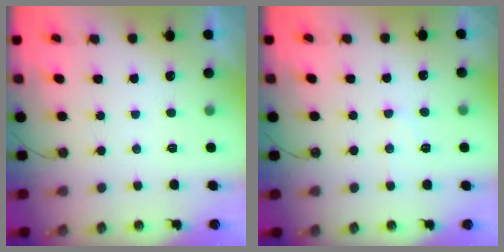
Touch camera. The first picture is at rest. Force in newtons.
{"total": 7.7, "press": 7.6, "slide": 0.8}